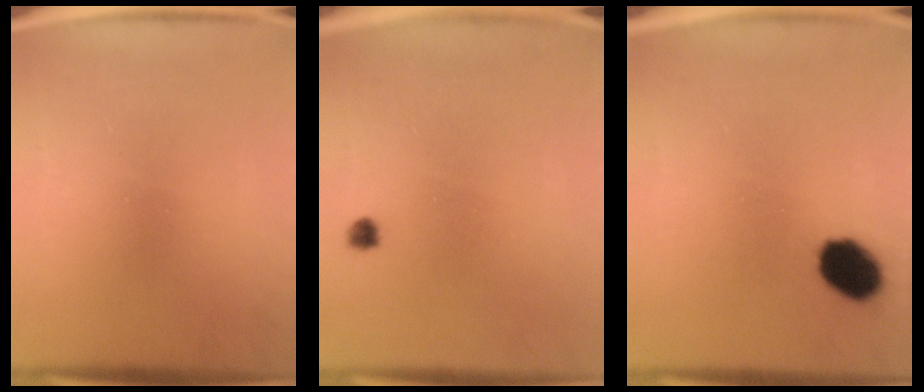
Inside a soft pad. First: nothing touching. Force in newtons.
{"total": 1.2}
{"total": 8.4}